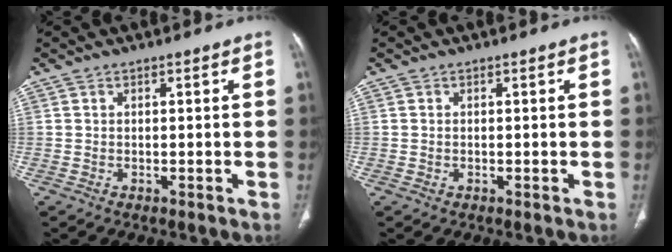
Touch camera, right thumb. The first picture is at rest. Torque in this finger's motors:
{"motor_torque": [0.30, 0.18, -0.38, -0.31, 0.00]}